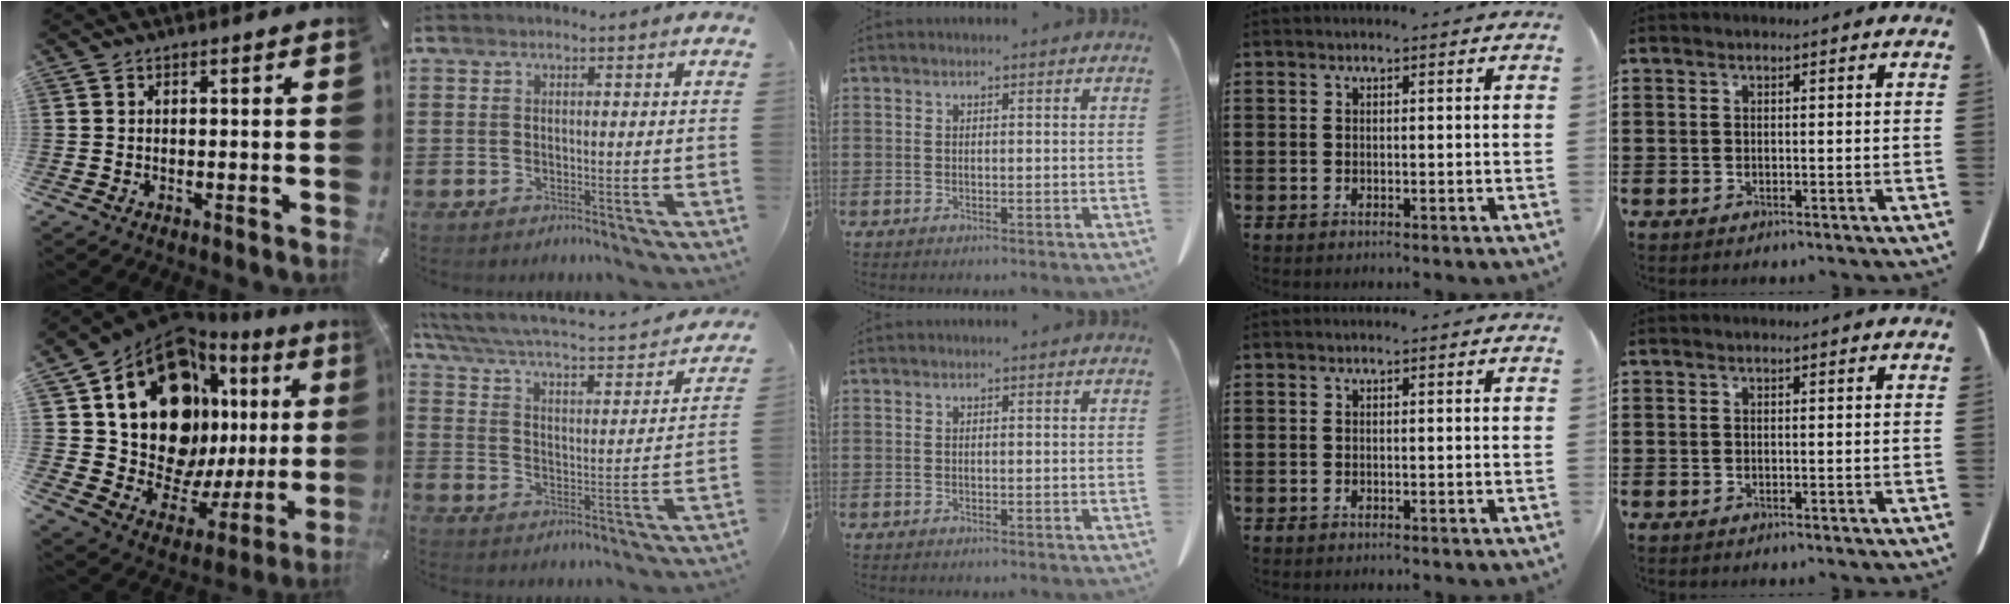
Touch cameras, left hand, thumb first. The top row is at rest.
{"thumb": {"total": 22.4, "force": [9.0, 14.7, 14.4], "torque": [-0.264, -0.077, 0.167]}, "index": {"total": 3.5, "force": [3.0, 0.2, 1.9], "torque": [-0.056, -0.033, 0.038]}}